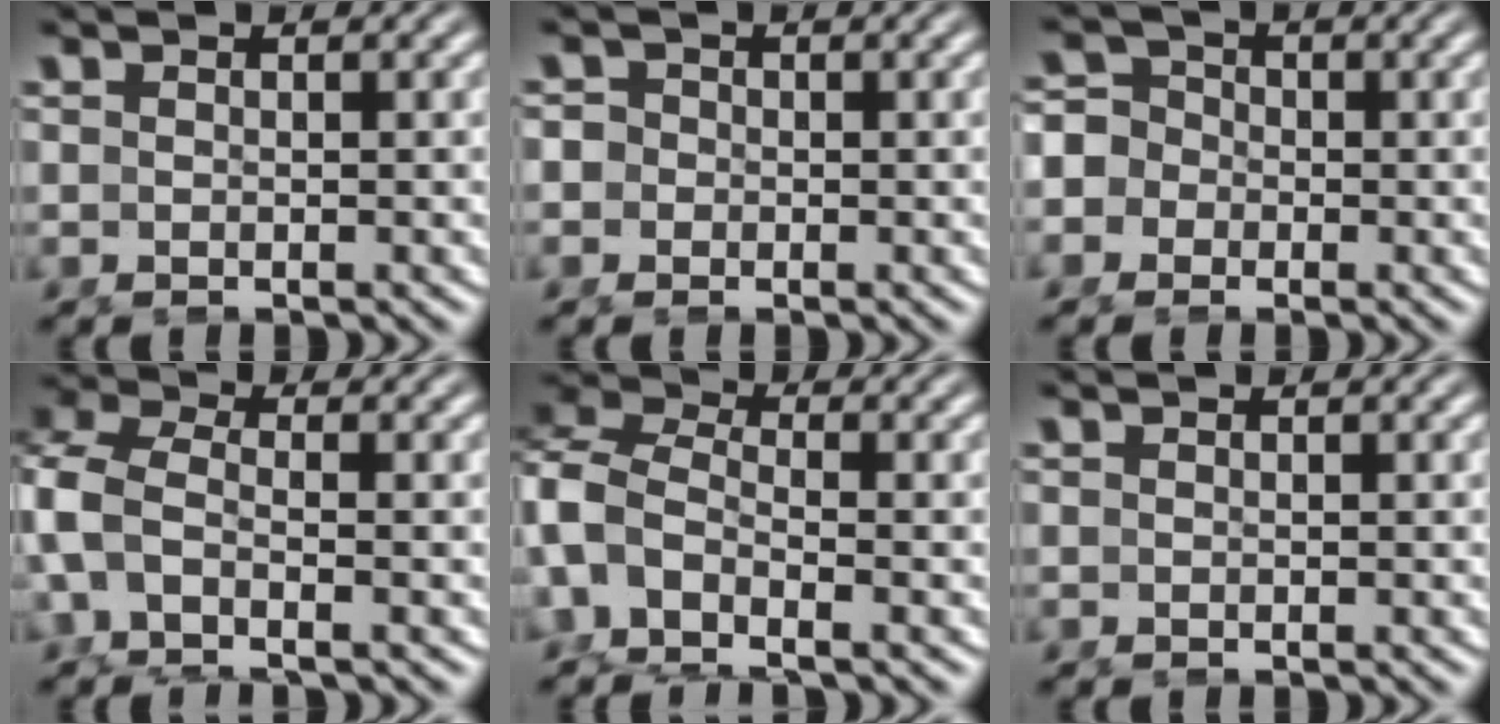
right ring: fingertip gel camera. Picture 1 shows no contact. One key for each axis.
{"total": 2.5, "fx": -0.5, "fy": 2.4, "fz": 0.5, "tx": -0.020, "ty": -0.004, "tz": -0.013}
{"total": 6.5, "fx": -1.1, "fy": 6.2, "fz": 1.9, "tx": -0.053, "ty": -0.017, "tz": -0.024}
{"total": 5.4, "fx": -0.7, "fy": 3.7, "fz": 3.9, "tx": -0.120, "ty": -0.026, "tz": -0.003}
{"total": 9.2, "fx": -0.9, "fy": 7.7, "fz": 4.9, "tx": -0.137, "ty": -0.019, "tz": -0.023}
{"total": 0.0}